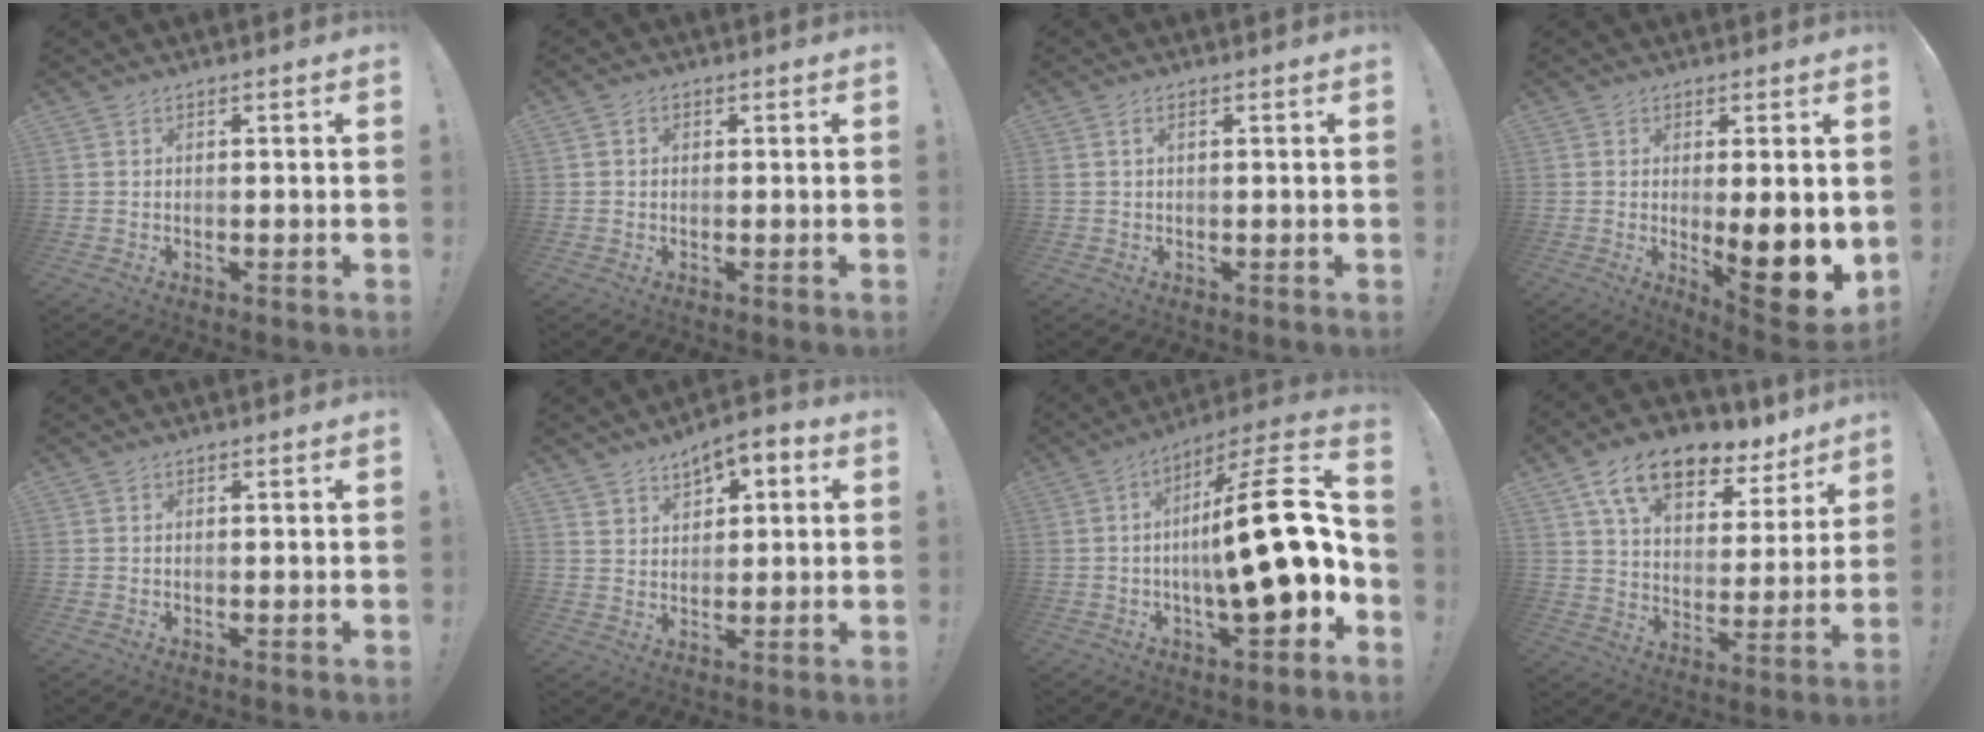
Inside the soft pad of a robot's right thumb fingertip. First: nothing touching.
{"total": 1.4, "force": [0.1, 1.3, 0.5], "torque": [-0.004, 0.002, -0.001]}
{"total": 1.4, "force": [0.4, 0.5, 1.2], "torque": [-0.028, 0.004, 0.008]}
{"total": 13.1, "force": [-1.2, 3.1, 12.7], "torque": [-0.159, -0.024, -0.012]}
{"total": 0.0}
{"total": 6.4, "force": [3.8, 4.2, 2.9], "torque": [-0.040, -0.018, 0.070]}
{"total": 21.9, "force": [-1.4, 4.7, 21.4], "torque": [-0.343, 0.003, -0.029]}
{"total": 15.6, "force": [10.4, 7.9, 8.5], "torque": [-0.138, -0.063, 0.184]}